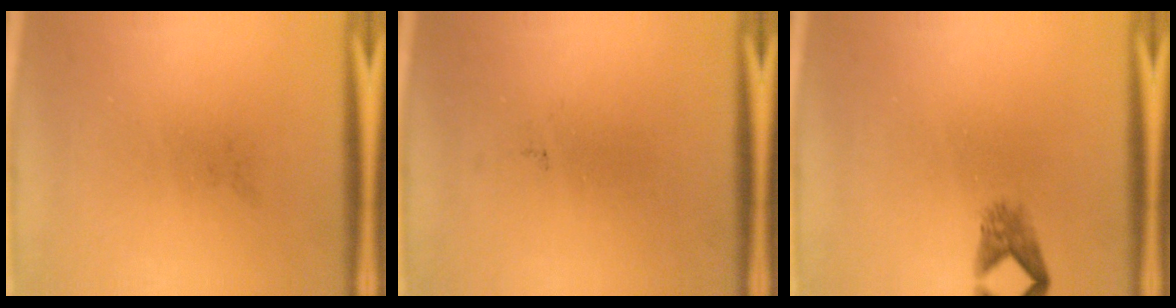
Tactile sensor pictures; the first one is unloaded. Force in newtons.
{"total": 0.0}
{"total": 2.0}